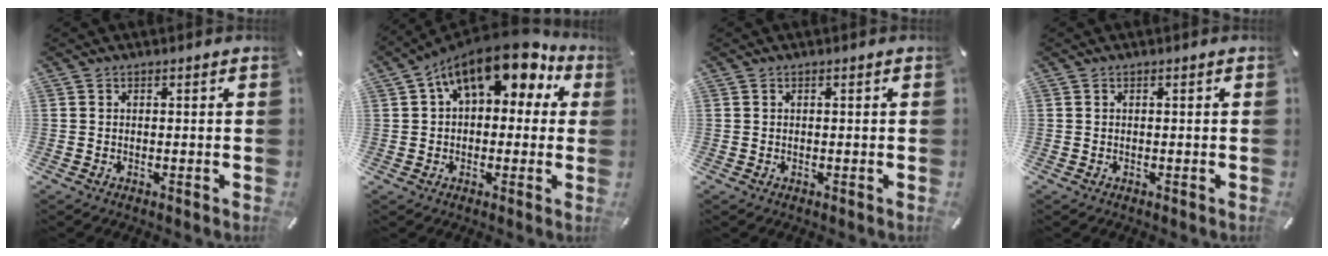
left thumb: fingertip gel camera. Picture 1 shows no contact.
{"total": 13.3, "force": [7.7, 6.6, 8.5], "torque": [-0.135, -0.039, 0.135]}
{"total": 0.0}
{"total": 0.0}